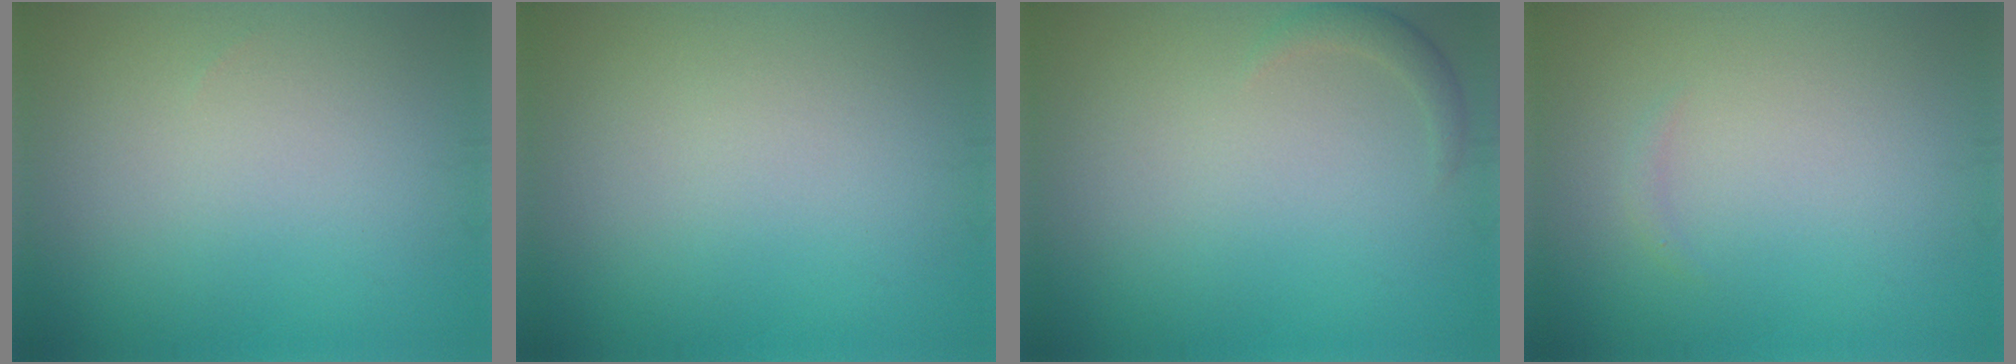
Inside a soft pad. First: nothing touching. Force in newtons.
{"total": 0.0}
{"total": 1.2, "press": 1.2, "slide": 0.2}
{"total": 0.5, "press": 0.5, "slide": 0.1}